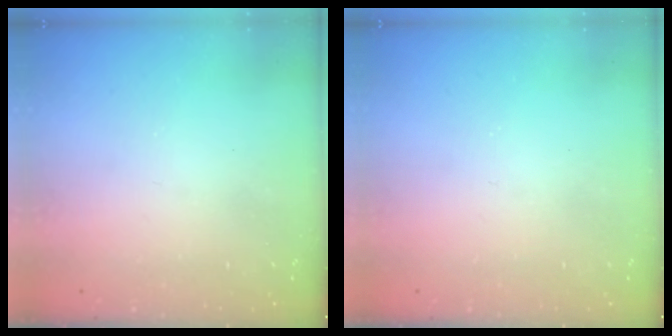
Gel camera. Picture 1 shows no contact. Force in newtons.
{"total": 0.0}